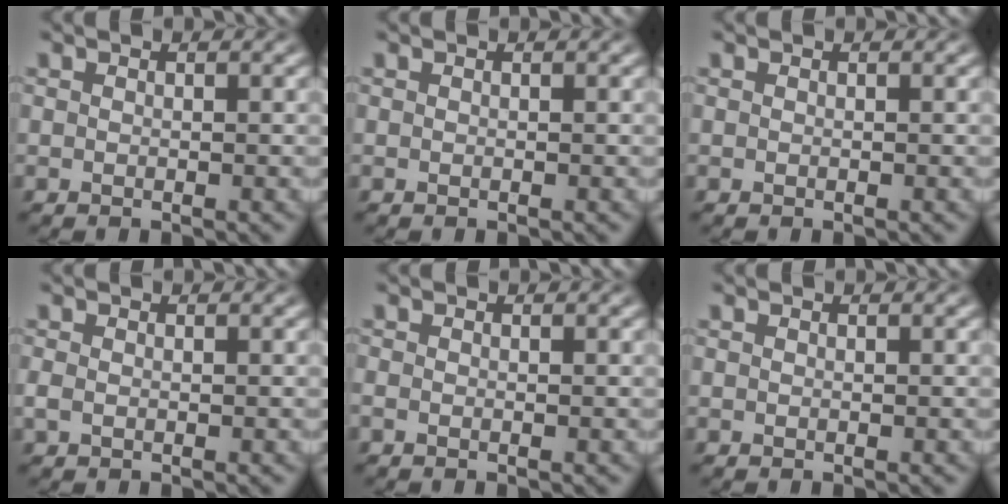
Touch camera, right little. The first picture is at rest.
{"total": 0.0}
{"total": 0.0}
{"total": 0.8, "force": [-0.5, 0.4, 0.5], "torque": [-0.021, -0.012, 0.000]}
{"total": 0.8, "force": [-0.6, 0.5, 0.3], "torque": [-0.012, -0.006, -0.009]}
{"total": 0.0}